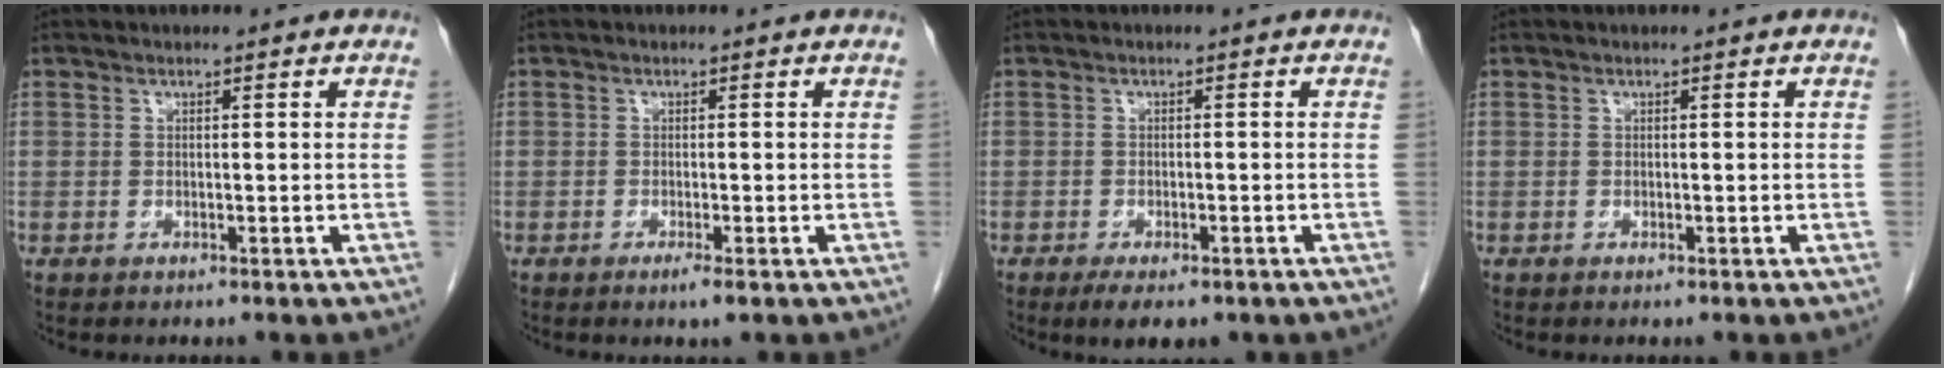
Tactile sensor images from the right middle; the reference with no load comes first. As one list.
[{"total": 1.5, "force": [-0.9, 0.1, 1.2], "torque": [-0.020, -0.003, -0.014]}, {"total": 5.0, "force": [-3.4, 1.9, 3.1], "torque": [-0.039, -0.006, -0.047]}, {"total": 0.0}]